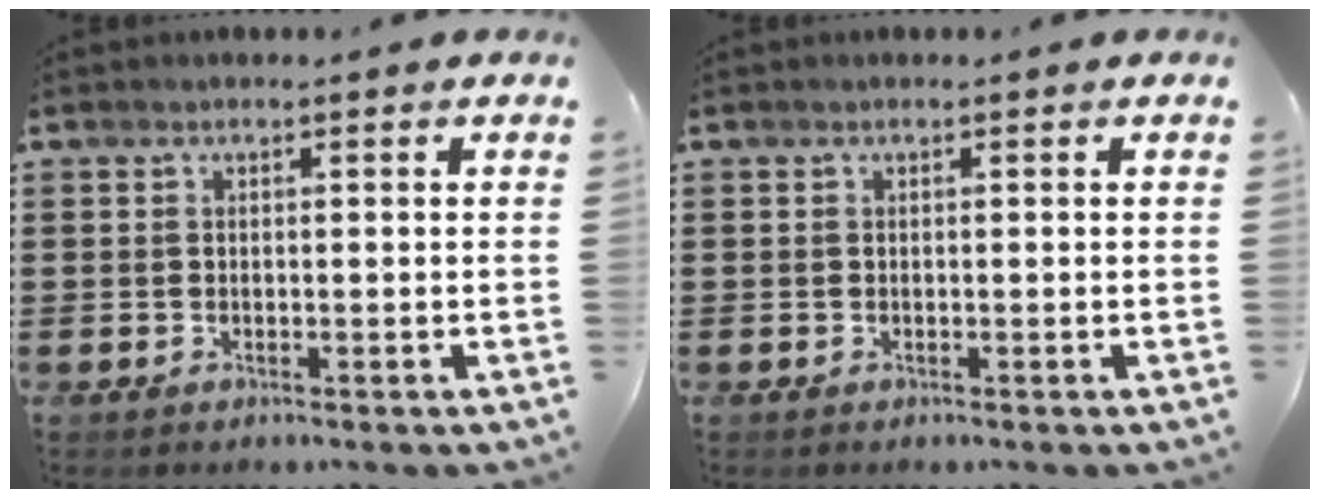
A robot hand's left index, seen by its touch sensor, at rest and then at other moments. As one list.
[{"total": 0.0}]